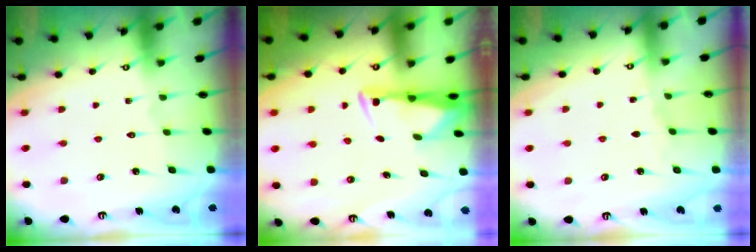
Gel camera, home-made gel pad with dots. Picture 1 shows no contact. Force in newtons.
{"total": 3.1, "press": 3.0, "slide": 0.9}
{"total": 2.7, "press": 2.7, "slide": 0.4}